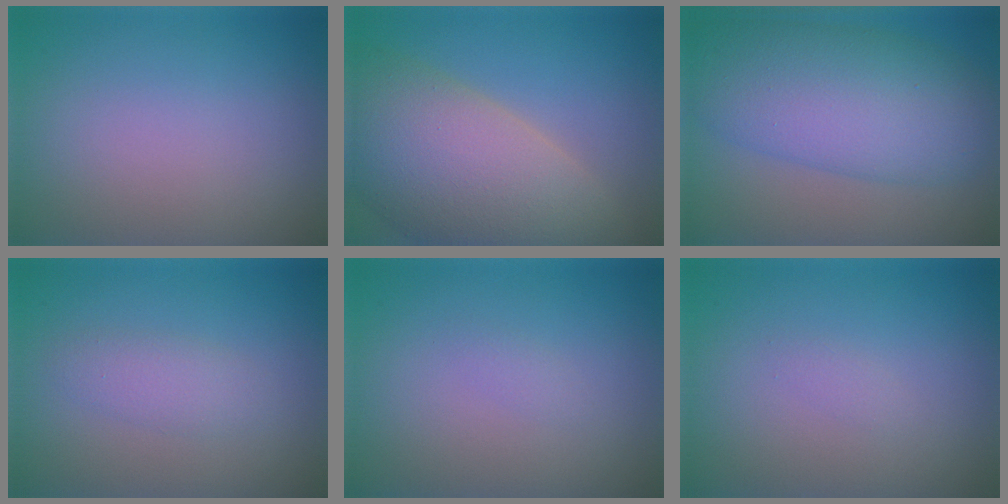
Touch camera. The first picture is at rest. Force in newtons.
{"total": 13.0, "press": 13.0, "slide": 1.0}
{"total": 10.0, "press": 10.0, "slide": 0.2}
{"total": 2.1, "press": 2.1, "slide": 0.1}
{"total": 0.6, "press": 0.6, "slide": 0.1}
{"total": 0.7, "press": 0.6, "slide": 0.1}